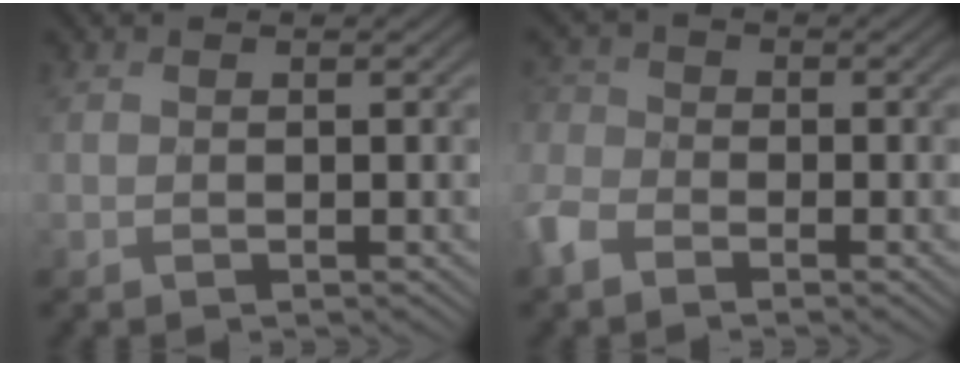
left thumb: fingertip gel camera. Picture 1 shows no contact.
{"total": 4.8, "force": [-3.0, 3.0, 2.2], "torque": [-0.067, 0.000, -0.079]}